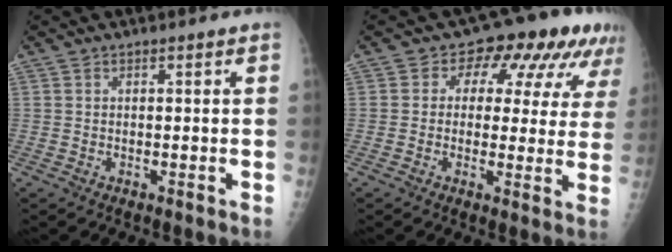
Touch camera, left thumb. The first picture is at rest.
{"total": 13.0, "force": [6.3, 8.1, 8.0], "torque": [-0.051, -0.002, 0.063]}